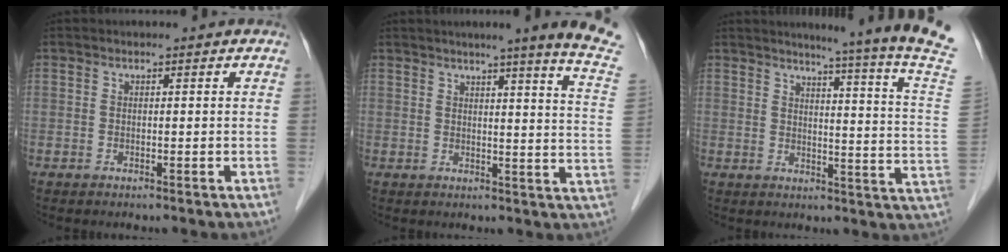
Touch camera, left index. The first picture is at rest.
{"total": 13.5, "force": [11.1, -1.9, 7.4], "torque": [-0.093, -0.059, 0.110]}
{"total": 16.9, "force": [14.1, -3.8, 8.6], "torque": [-0.124, -0.095, 0.152]}